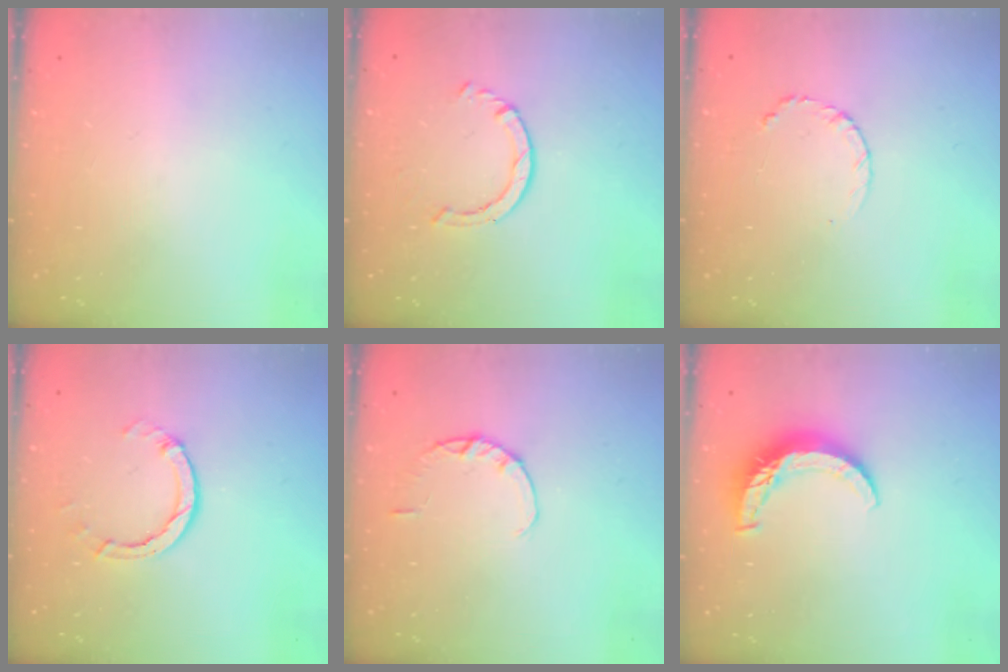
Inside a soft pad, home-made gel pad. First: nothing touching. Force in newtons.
{"total": 2.5, "press": 2.5, "slide": 0.3}
{"total": 3.7, "press": 3.7, "slide": 0.5}
{"total": 3.5, "press": 3.5, "slide": 0.4}
{"total": 1.8, "press": 1.8, "slide": 0.3}
{"total": 8.6, "press": 8.5, "slide": 0.8}